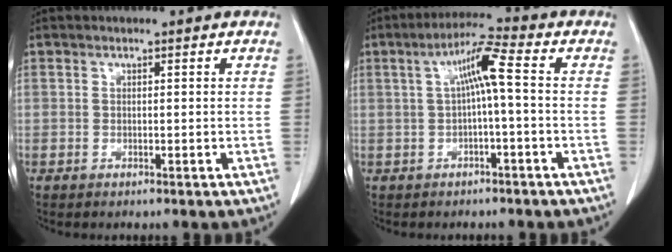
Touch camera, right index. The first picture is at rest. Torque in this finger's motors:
{"motor_torque": [0.66, -0.18, 0.35, 0.11]}